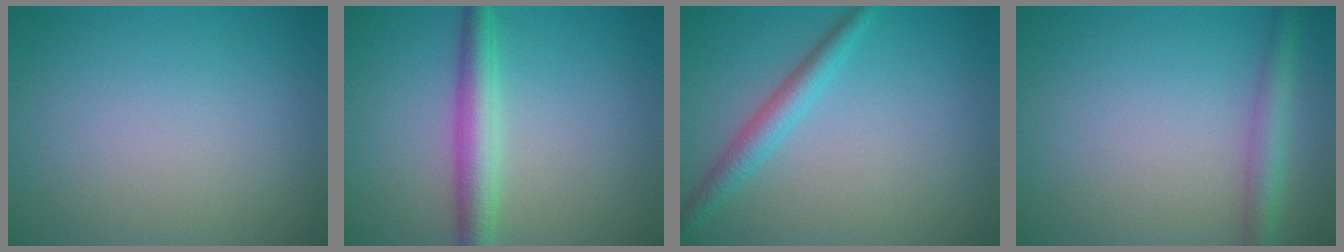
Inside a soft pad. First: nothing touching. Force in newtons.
{"total": 3.9, "press": 3.9, "slide": 0.1}
{"total": 2.7, "press": 2.7, "slide": 0.1}
{"total": 2.9, "press": 2.9, "slide": 0.1}